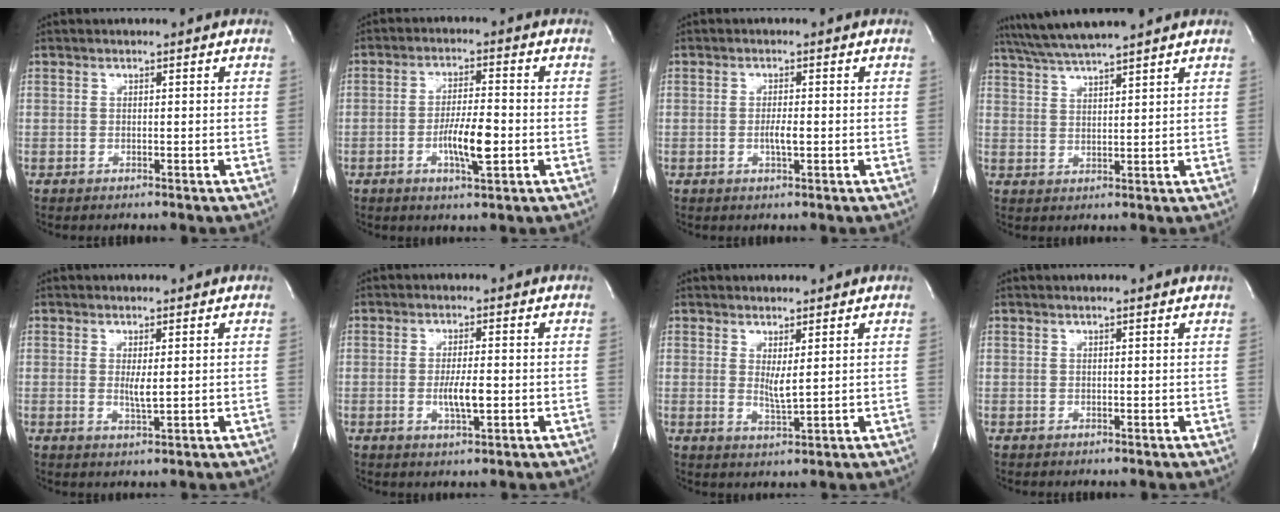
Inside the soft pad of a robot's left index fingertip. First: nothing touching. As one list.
[{"total": 6.6, "force": [-1.9, 1.1, 6.2], "torque": [-0.115, -0.005, -0.031]}, {"total": 2.1, "force": [-0.4, 0.4, 2.1], "torque": [-0.041, -0.001, -0.006]}, {"total": 9.6, "force": [8.5, -0.4, 4.4], "torque": [-0.082, 0.027, 0.139]}, {"total": 2.3, "force": [0.3, 0.3, 2.2], "torque": [-0.047, -0.007, 0.009]}, {"total": 4.1, "force": [-0.7, 0.7, 4.0], "torque": [-0.077, -0.005, -0.009]}, {"total": 2.7, "force": [0.8, 0.2, 2.6], "torque": [-0.053, -0.013, 0.022]}, {"total": 1.4, "force": [1.3, -0.2, 0.5], "torque": [-0.019, 0.008, 0.017]}]